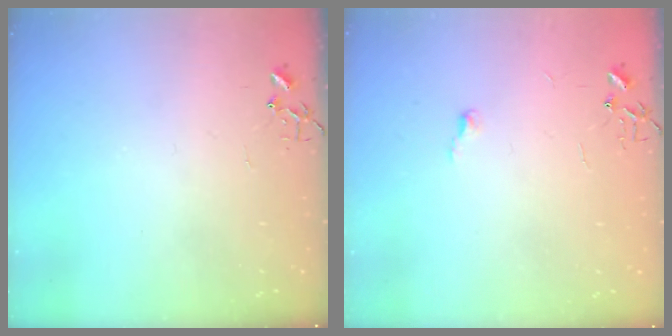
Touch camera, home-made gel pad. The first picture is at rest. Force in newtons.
{"total": 3.4, "press": 3.4, "slide": 0.5}